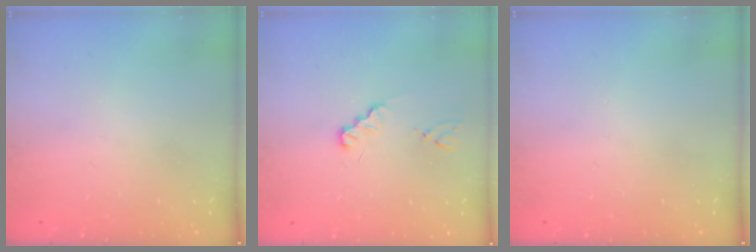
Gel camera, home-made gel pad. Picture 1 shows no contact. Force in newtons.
{"total": 1.2, "press": 1.2, "slide": 0.1}
{"total": 0.0}